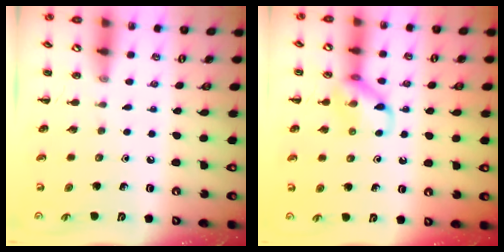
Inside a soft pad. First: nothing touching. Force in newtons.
{"total": 10.4, "press": 10.3, "slide": 0.4}